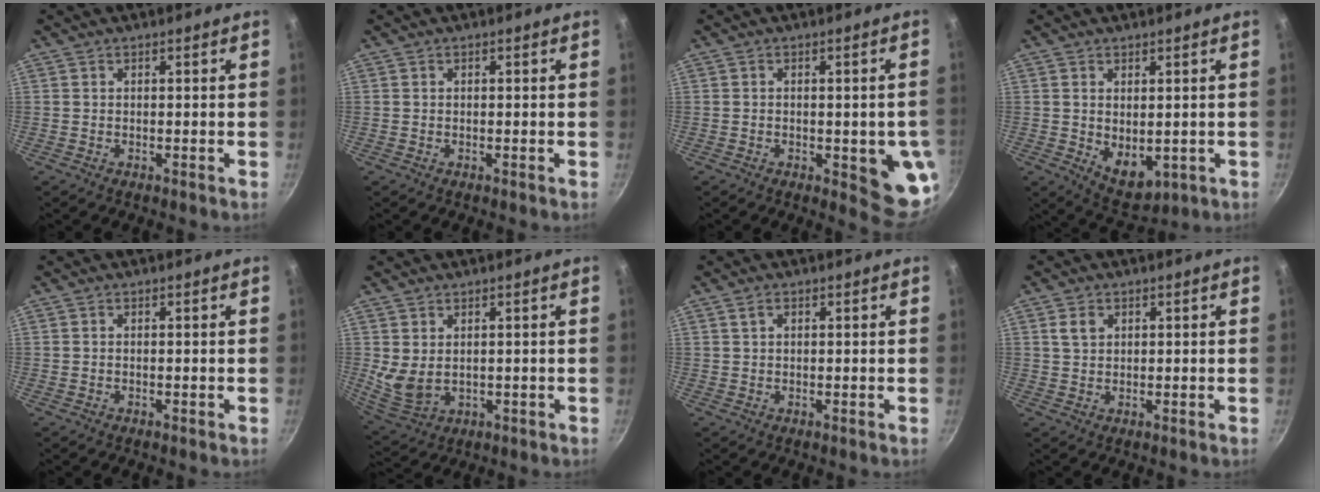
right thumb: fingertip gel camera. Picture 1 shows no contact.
{"total": 0.0}
{"total": 9.9, "force": [-1.8, 3.8, 9.0], "torque": [-0.075, -0.005, -0.021]}
{"total": 7.2, "force": [0.1, 4.5, 5.6], "torque": [-0.072, -0.019, 0.019]}
{"total": 0.0}
{"total": 6.1, "force": [1.4, 4.1, 4.3], "torque": [-0.076, -0.023, 0.044]}
{"total": 1.4, "force": [0.7, 0.9, 0.9], "torque": [-0.013, 0.002, 0.013]}
{"total": 2.9, "force": [1.1, 2.3, 1.5], "torque": [-0.017, 0.001, 0.021]}